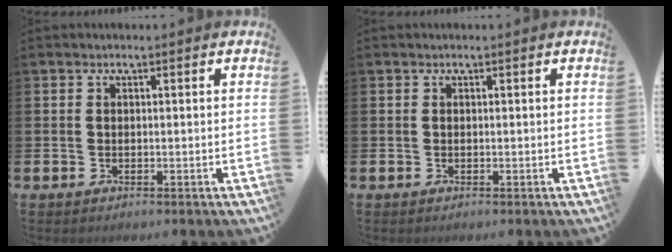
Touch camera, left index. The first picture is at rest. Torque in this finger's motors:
{"motor_torque": [0.00, 0.00, 0.00, 0.00]}